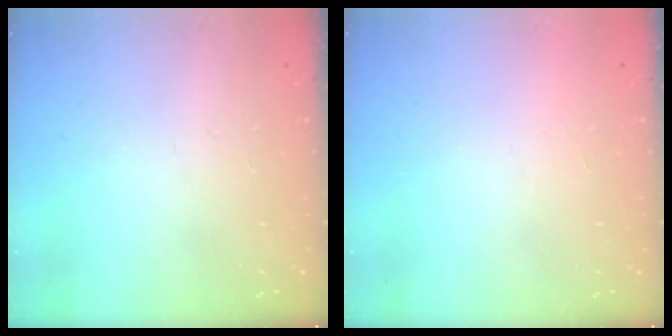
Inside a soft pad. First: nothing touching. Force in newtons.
{"total": 1.7, "press": 1.7, "slide": 0.1}